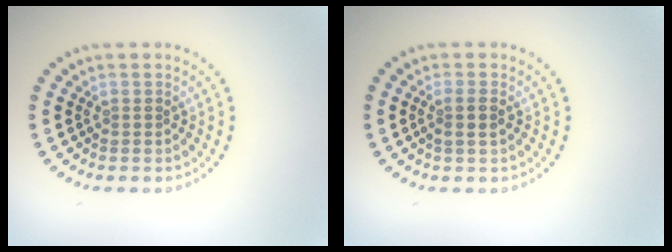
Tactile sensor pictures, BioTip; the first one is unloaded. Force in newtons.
{"total": 1.5, "press": 1.3, "slide": 0.6}